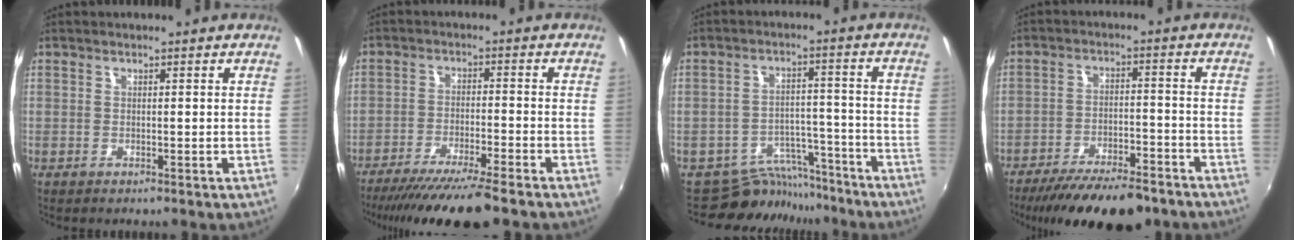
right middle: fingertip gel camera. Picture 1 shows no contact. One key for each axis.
{"total": 13.1, "fx": -11.1, "fy": 0.1, "fz": 6.9, "tx": -0.140, "ty": -0.024, "tz": -0.181}
{"total": 9.2, "fx": -8.5, "fy": 3.7, "fz": 0.1, "tx": -0.009, "ty": 0.030, "tz": -0.125}
{"total": 17.1, "fx": -13.8, "fy": 4.6, "fz": 8.9, "tx": -0.171, "ty": -0.029, "tz": -0.205}